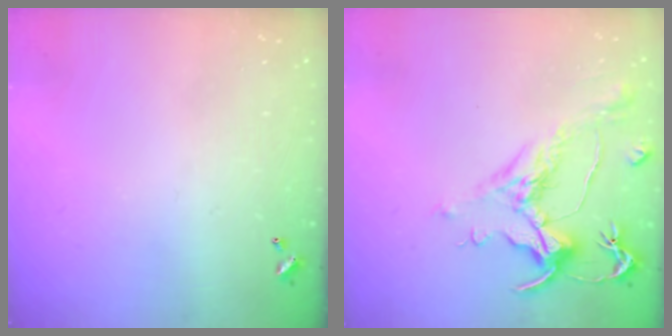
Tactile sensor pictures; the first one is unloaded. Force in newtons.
{"total": 1.6, "press": 0.7, "slide": 1.4}